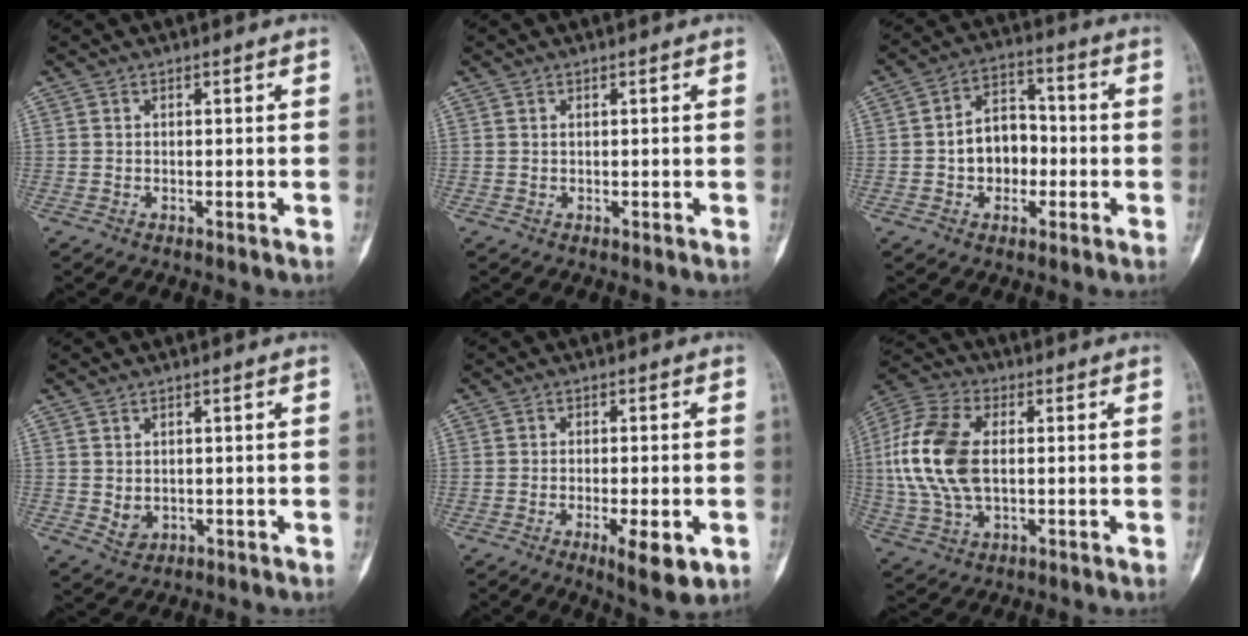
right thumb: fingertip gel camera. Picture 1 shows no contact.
{"total": 0.0}
{"total": 9.3, "force": [-1.2, 7.0, 6.0], "torque": [-0.062, 0.031, -0.028]}
{"total": 2.6, "force": [0.1, 2.1, 1.5], "torque": [-0.020, -0.004, 0.012]}
{"total": 7.9, "force": [-2.9, 2.3, 6.9], "torque": [-0.102, -0.007, -0.038]}
{"total": 16.2, "force": [1.0, 9.7, 12.9], "torque": [-0.276, 0.015, 0.019]}